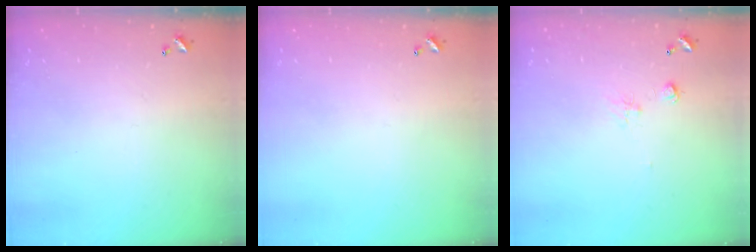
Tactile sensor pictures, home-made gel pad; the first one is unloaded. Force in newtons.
{"total": 0.0}
{"total": 0.5, "press": 0.0, "slide": 0.5}